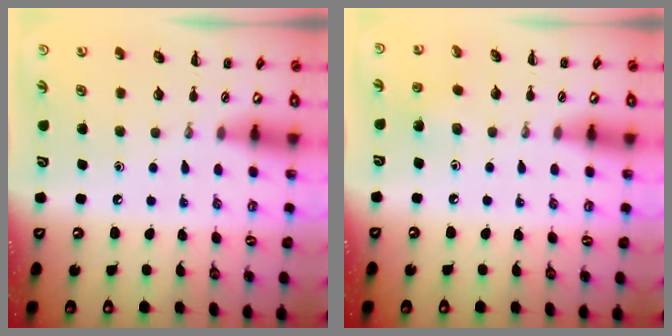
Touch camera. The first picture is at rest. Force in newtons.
{"total": 1.5, "press": 1.4, "slide": 0.5}